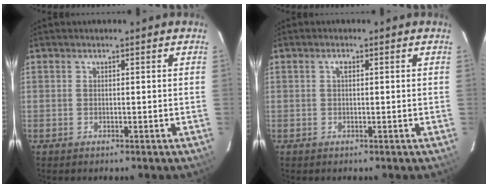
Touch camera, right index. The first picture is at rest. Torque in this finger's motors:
{"motor_torque": [0.20, 0.05, 0.12, 0.04]}